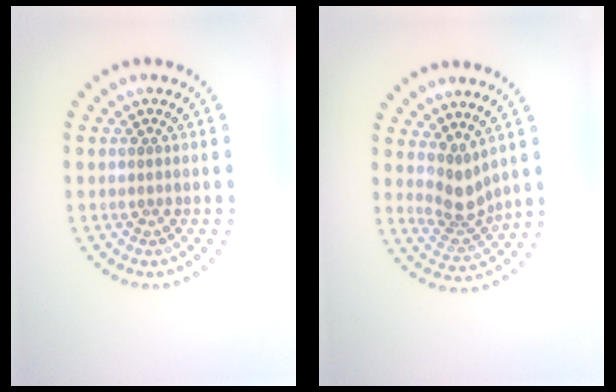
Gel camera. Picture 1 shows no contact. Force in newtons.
{"total": 2.8, "press": 2.1, "slide": 2.0}